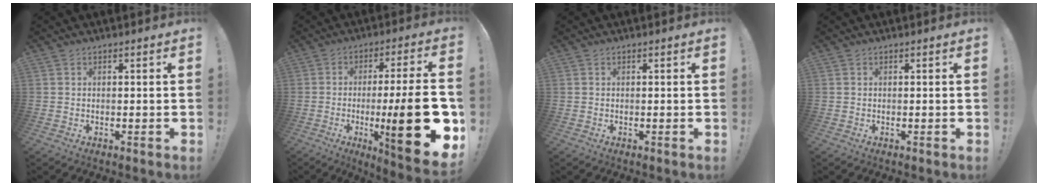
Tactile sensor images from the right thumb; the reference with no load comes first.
{"total": 23.1, "force": [-5.1, 4.2, 22.2], "torque": [-0.338, 0.009, -0.068]}
{"total": 0.0}
{"total": 0.0}